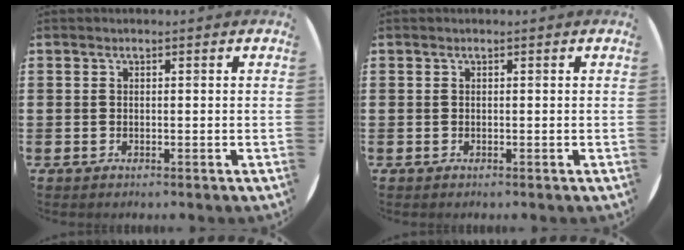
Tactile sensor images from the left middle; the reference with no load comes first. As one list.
[{"total": 0.0}]